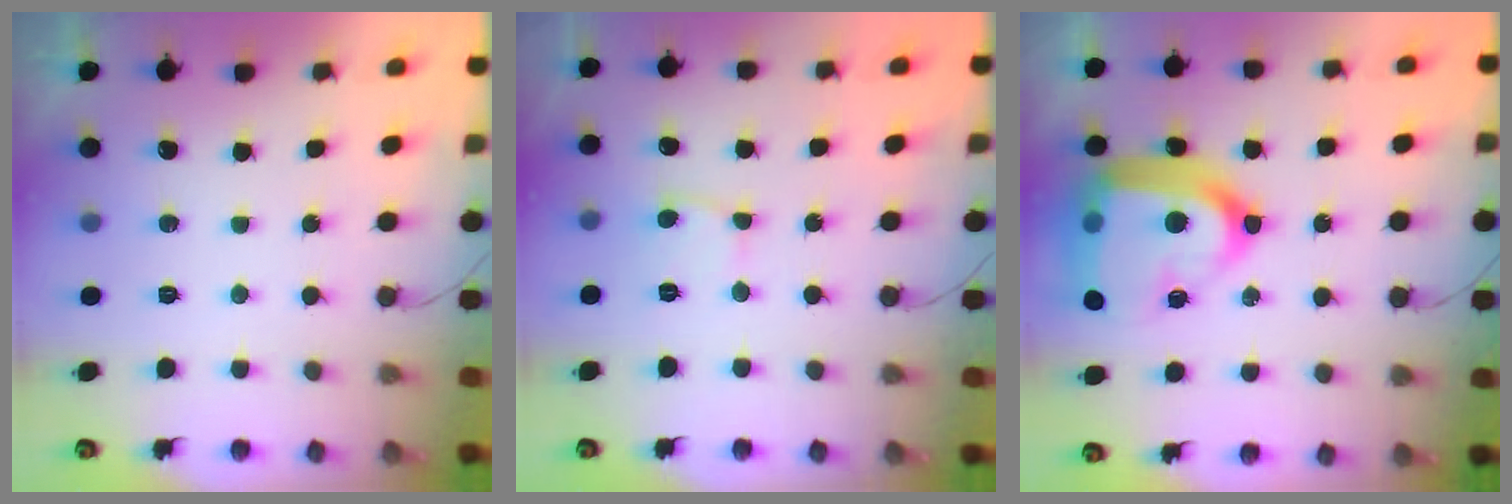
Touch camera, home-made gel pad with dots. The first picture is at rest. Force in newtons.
{"total": 3.3, "press": 3.3, "slide": 0.2}
{"total": 27.7, "press": 27.6, "slide": 2.6}